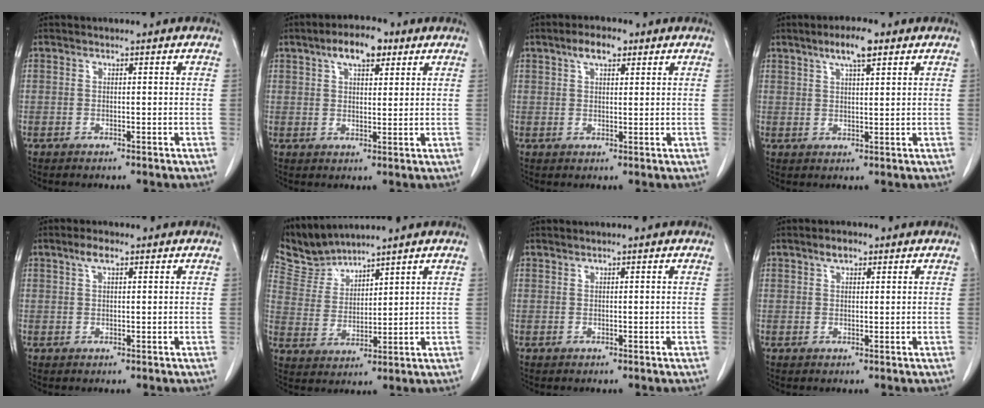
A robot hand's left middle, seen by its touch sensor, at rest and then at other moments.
{"total": 6.5, "force": [3.7, 2.6, 4.7], "torque": [-0.082, 0.016, 0.059]}
{"total": 4.0, "force": [2.4, 1.7, 2.8], "torque": [-0.056, 0.012, 0.042]}
{"total": 5.2, "force": [3.2, 0.9, 3.9], "torque": [-0.073, 0.007, 0.052]}
{"total": 2.2, "force": [1.2, 0.7, 1.6], "torque": [-0.037, 0.007, 0.024]}
{"total": 5.8, "force": [5.7, 0.3, -0.5], "torque": [0.000, 0.003, 0.131]}
{"total": 0.0}
{"total": 2.1, "force": [1.4, 1.0, 1.3], "torque": [-0.027, 0.006, 0.023]}